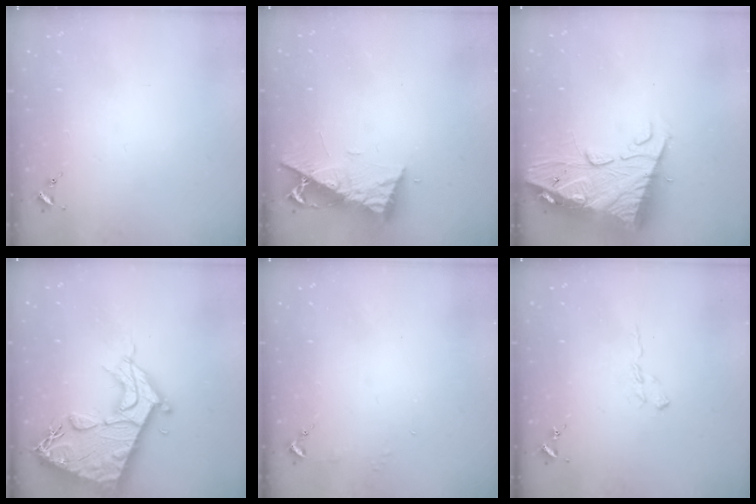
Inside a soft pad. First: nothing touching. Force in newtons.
{"total": 9.7, "press": 9.7, "slide": 0.7}
{"total": 17.9, "press": 17.8, "slide": 1.7}
{"total": 19.5, "press": 19.4, "slide": 1.8}
{"total": 2.9, "press": 2.8, "slide": 0.3}
{"total": 5.5, "press": 5.5, "slide": 0.6}